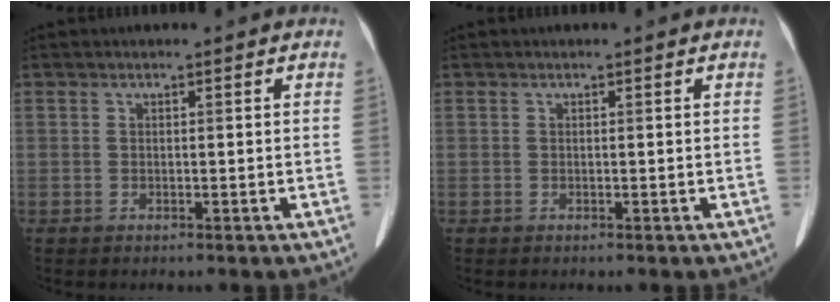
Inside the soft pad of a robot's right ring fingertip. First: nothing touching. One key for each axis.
{"total": 0.0}